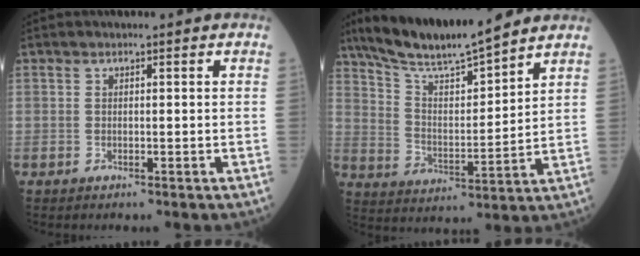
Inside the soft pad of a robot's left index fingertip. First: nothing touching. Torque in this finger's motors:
{"motor_torque": [0.33, -0.92, -0.07, 0.05]}